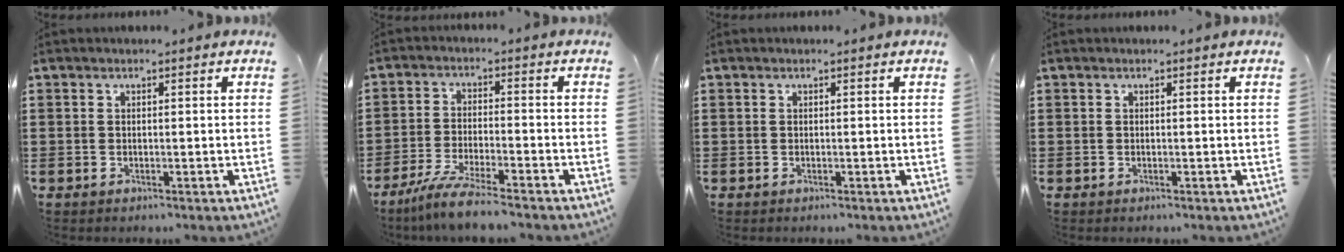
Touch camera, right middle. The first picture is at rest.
{"total": 6.2, "force": [-5.4, -0.2, 3.1], "torque": [-0.076, -0.022, -0.105]}
{"total": 0.0}
{"total": 0.0}